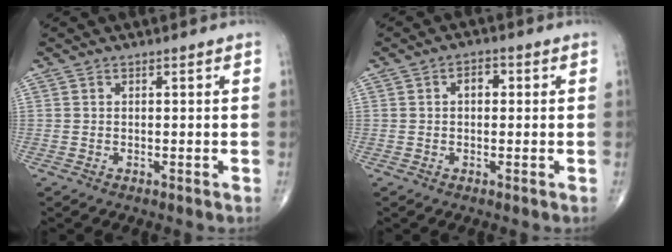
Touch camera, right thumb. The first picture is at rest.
{"total": 2.9, "force": [0.4, 1.9, 2.1], "torque": [-0.021, 0.010, 0.001]}